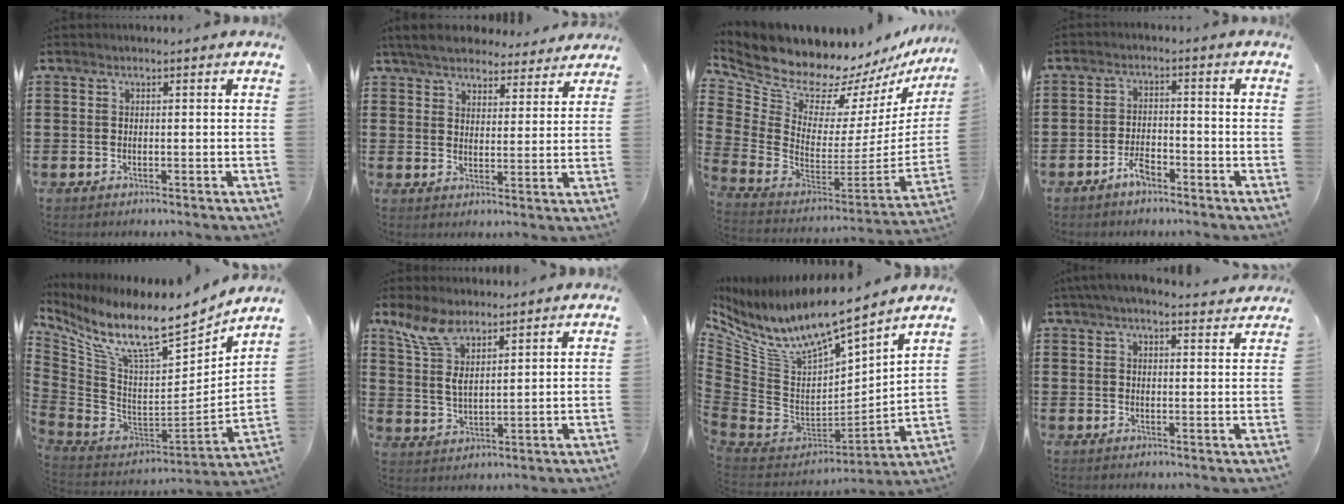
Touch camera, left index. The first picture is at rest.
{"total": 5.9, "force": [5.6, 1.3, 1.6], "torque": [-0.054, -0.020, 0.101]}
{"total": 10.1, "force": [9.4, 3.5, 1.4], "torque": [-0.092, -0.086, 0.168]}
{"total": 3.7, "force": [-2.9, 1.3, 2.0], "torque": [-0.042, 0.008, -0.056]}
{"total": 11.7, "force": [8.8, 1.3, 7.5], "torque": [-0.166, -0.079, 0.148]}
{"total": 7.0, "force": [4.8, 2.6, 4.4], "torque": [-0.108, -0.009, 0.086]}
{"total": 11.9, "force": [9.6, 3.0, 6.4], "torque": [-0.165, -0.075, 0.166]}
{"total": 3.7, "force": [3.2, 0.5, 1.7], "torque": [-0.042, -0.004, 0.059]}